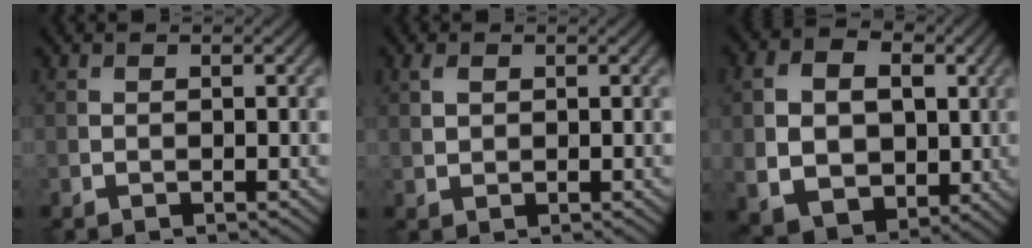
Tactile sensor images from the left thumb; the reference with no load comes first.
{"total": 1.6, "force": [0.7, 1.0, 1.0], "torque": [-0.026, 0.002, 0.016]}
{"total": 10.6, "force": [0.6, 8.0, 7.0], "torque": [-0.158, -0.004, 0.018]}